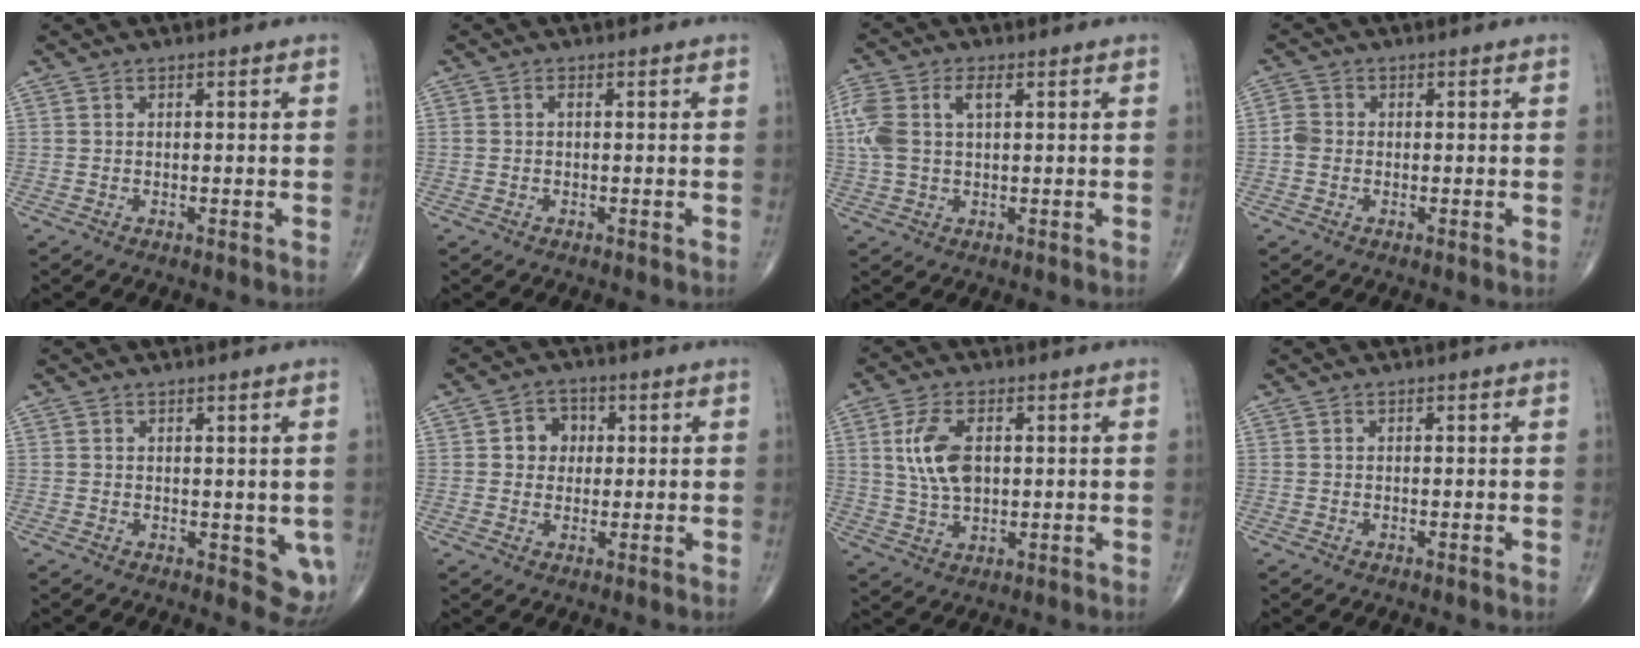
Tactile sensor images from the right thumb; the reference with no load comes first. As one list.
[{"total": 0.6, "force": [0.0, 0.3, 0.5], "torque": [-0.011, 0.001, -0.002]}, {"total": 9.7, "force": [2.3, 5.5, 7.7], "torque": [-0.196, 0.023, 0.049]}, {"total": 2.4, "force": [-0.4, 2.1, 1.2], "torque": [-0.018, 0.006, -0.015]}, {"total": 4.5, "force": [0.2, 2.4, 3.8], "torque": [-0.025, -0.008, 0.007]}, {"total": 4.8, "force": [0.8, 4.2, 2.2], "torque": [-0.003, 0.007, 0.005]}, {"total": 9.0, "force": [1.7, 5.0, 7.3], "torque": [-0.143, -0.003, 0.036]}, {"total": 0.0}]